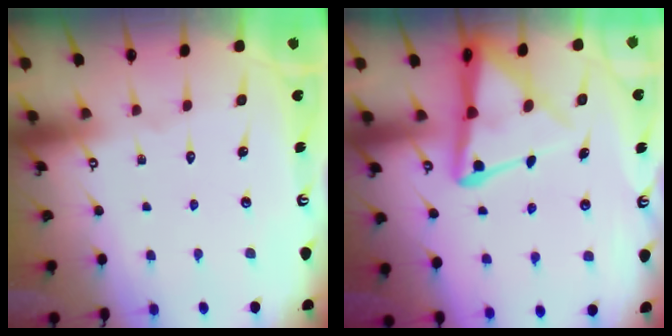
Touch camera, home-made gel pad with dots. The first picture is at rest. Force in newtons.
{"total": 9.3, "press": 9.2, "slide": 0.9}